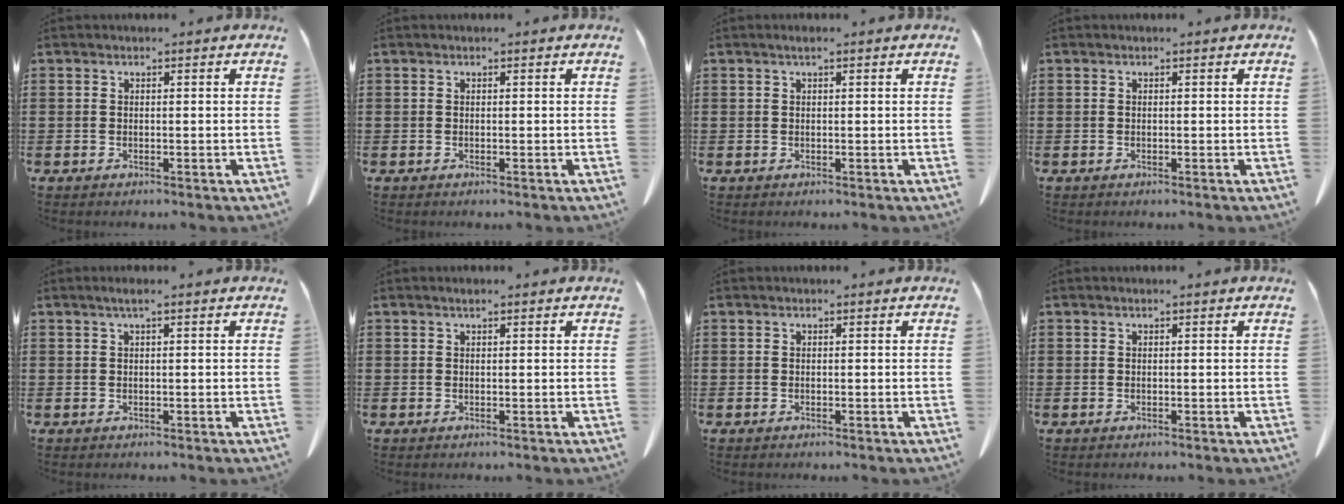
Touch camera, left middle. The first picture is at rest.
{"total": 0.0}
{"total": 0.8, "force": [0.3, 0.0, 0.8], "torque": [-0.014, 0.002, 0.004]}
{"total": 0.0}
{"total": 1.2, "force": [0.4, 0.0, 1.1], "torque": [-0.022, 0.001, 0.006]}
{"total": 0.5, "force": [0.3, 0.0, 0.4], "torque": [-0.008, 0.002, 0.005]}
{"total": 0.0}
{"total": 0.0}